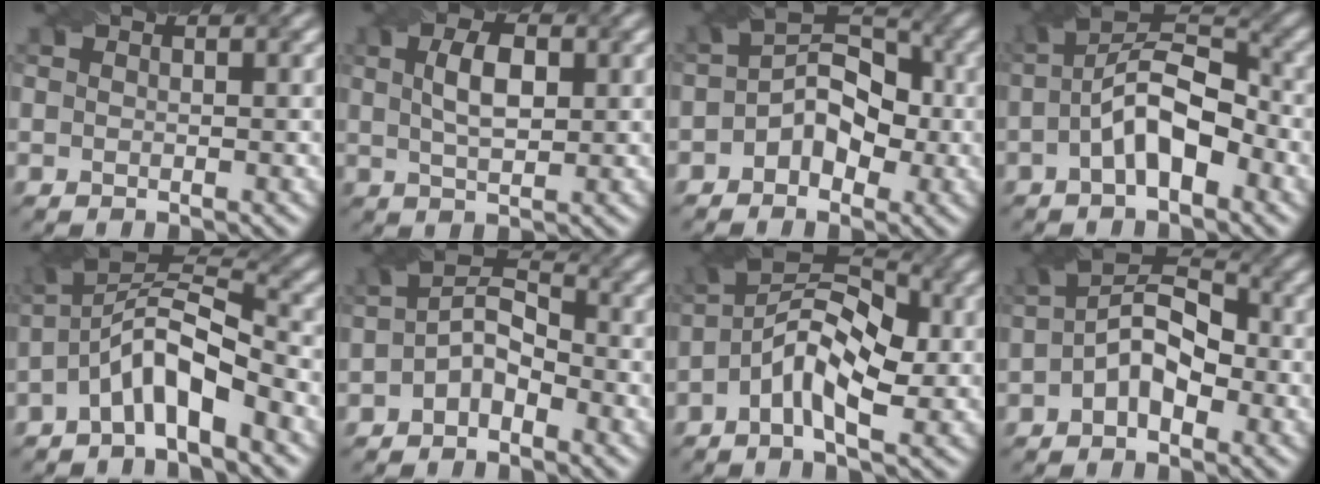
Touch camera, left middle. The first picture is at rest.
{"total": 3.9, "force": [1.0, 1.8, 3.3], "torque": [-0.067, 0.004, 0.019]}
{"total": 5.2, "force": [-1.0, 3.6, 3.6], "torque": [-0.044, 0.012, -0.024]}
{"total": 6.7, "force": [-1.6, 3.2, 5.7], "torque": [-0.102, 0.017, -0.032]}
{"total": 6.1, "force": [-2.8, 1.9, 5.0], "torque": [-0.091, 0.013, -0.062]}
{"total": 3.6, "force": [-1.5, 2.2, 2.5], "torque": [-0.046, 0.010, -0.033]}
{"total": 6.8, "force": [-1.1, 3.0, 6.0], "torque": [-0.108, 0.021, -0.030]}
{"total": 5.7, "force": [-1.0, 3.3, 4.5], "torque": [-0.079, 0.013, -0.025]}